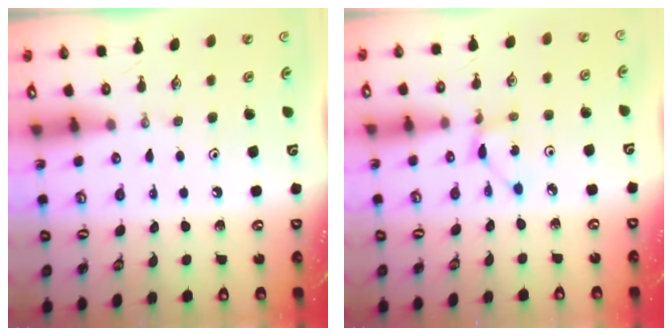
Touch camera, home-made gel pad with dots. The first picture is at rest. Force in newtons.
{"total": 2.1, "press": 2.1, "slide": 0.2}